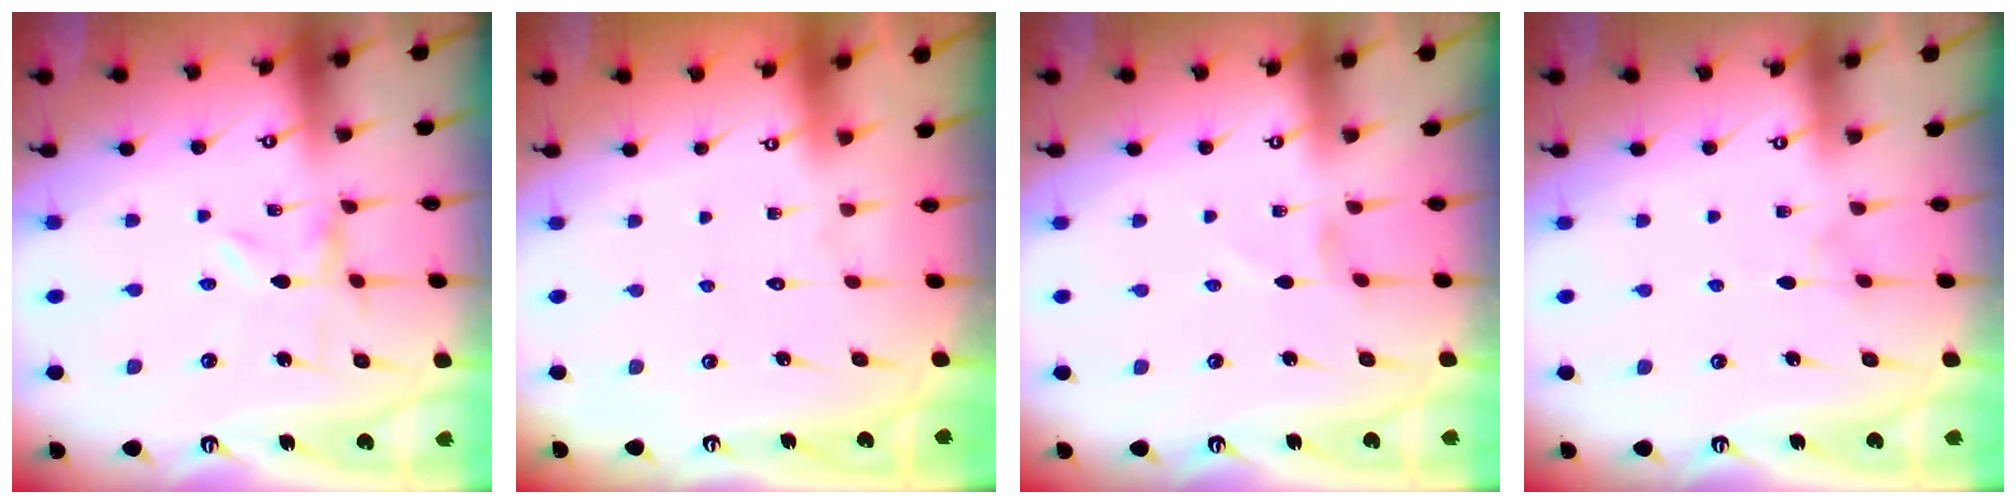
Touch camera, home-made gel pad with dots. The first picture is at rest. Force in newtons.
{"total": 1.6, "press": 1.6, "slide": 0.1}
{"total": 0.0}
{"total": 2.5, "press": 2.5, "slide": 0.2}